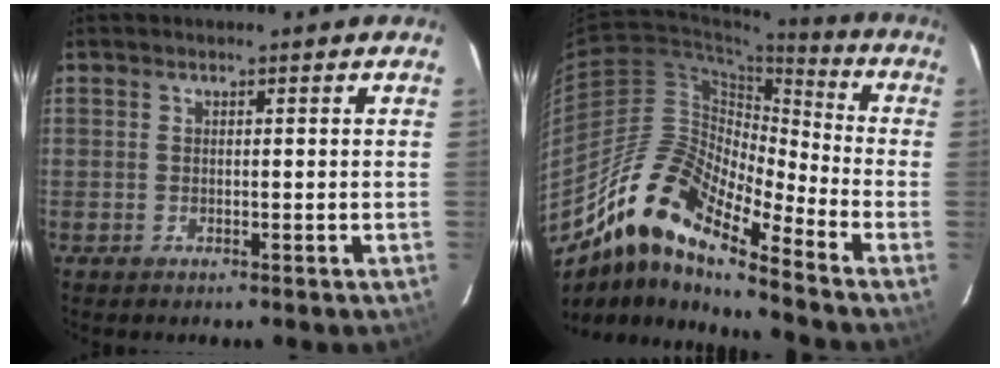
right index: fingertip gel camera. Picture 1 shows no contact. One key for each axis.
{"total": 15.4, "fx": -11.6, "fy": 3.1, "fz": 9.6, "tx": -0.157, "ty": -0.001, "tz": -0.236}